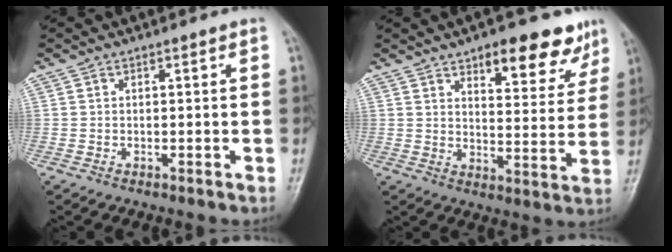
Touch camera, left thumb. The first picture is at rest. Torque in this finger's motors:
{"motor_torque": [0.29, 0.13, 0.19, -0.08, 0.08]}